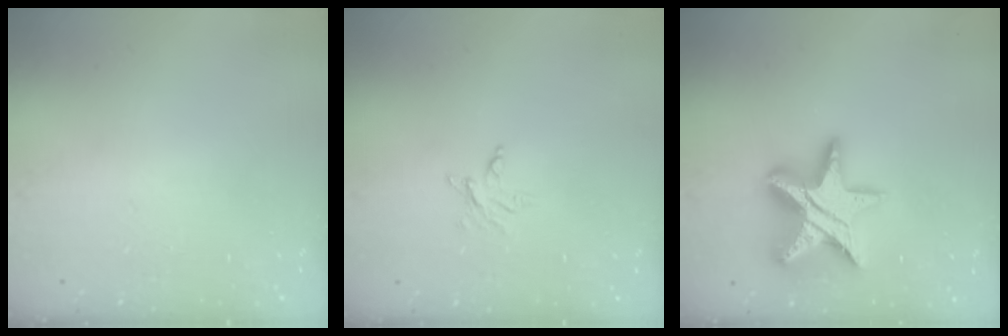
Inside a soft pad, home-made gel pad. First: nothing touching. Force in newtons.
{"total": 2.5, "press": 2.5, "slide": 0.4}
{"total": 19.6, "press": 19.6, "slide": 1.3}